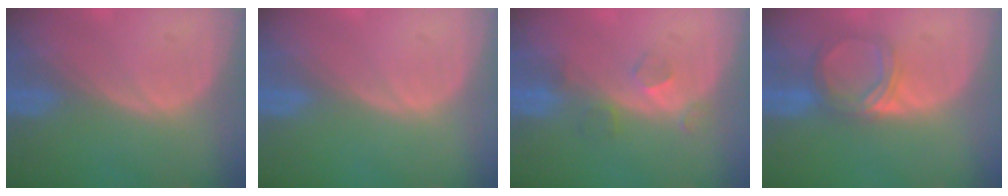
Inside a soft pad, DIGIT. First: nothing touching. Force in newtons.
{"total": 0.0}
{"total": 3.3, "press": 2.8, "slide": 1.7}
{"total": 4.9, "press": 4.6, "slide": 1.9}